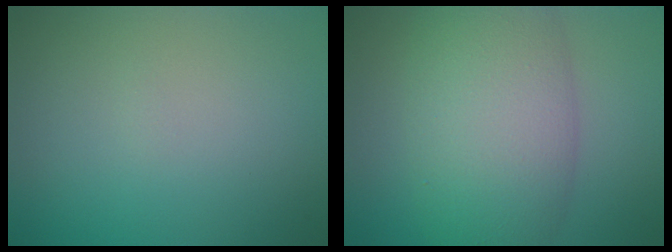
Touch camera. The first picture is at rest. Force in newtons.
{"total": 9.1, "press": 9.1, "slide": 0.3}